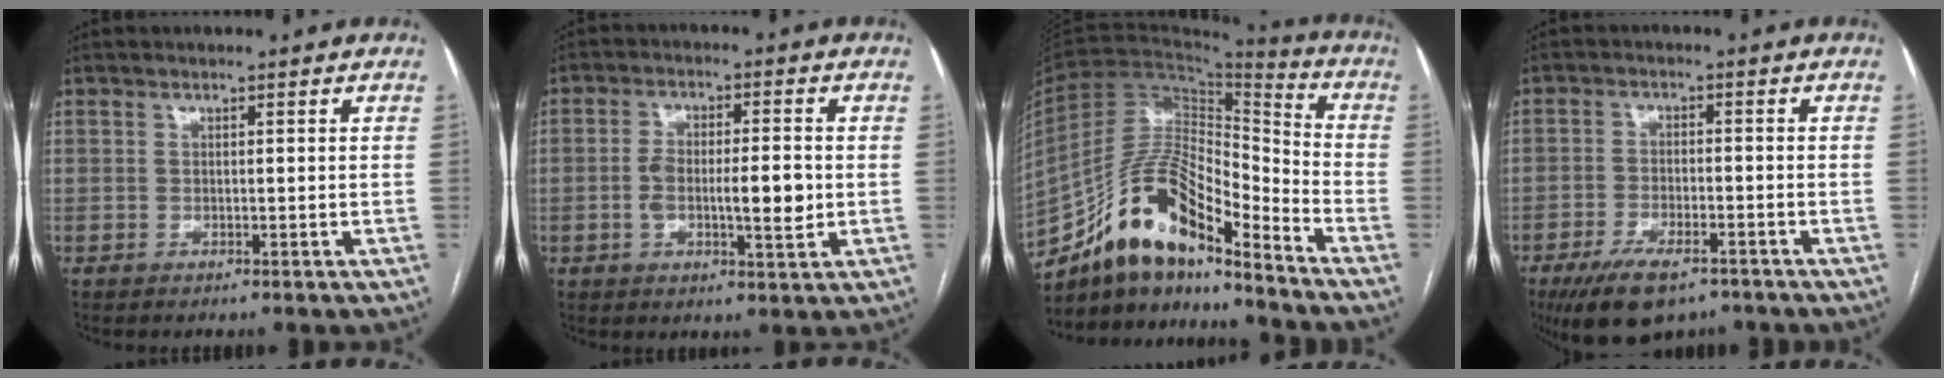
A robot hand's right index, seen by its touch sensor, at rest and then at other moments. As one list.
[{"total": 8.2, "force": [-1.0, 2.3, 7.8], "torque": [-0.135, 0.006, -0.015]}, {"total": 16.1, "force": [-12.5, 4.2, 9.3], "torque": [-0.170, 0.037, -0.225]}, {"total": 9.3, "force": [-6.5, 3.4, 5.7], "torque": [-0.103, -0.013, -0.108]}]